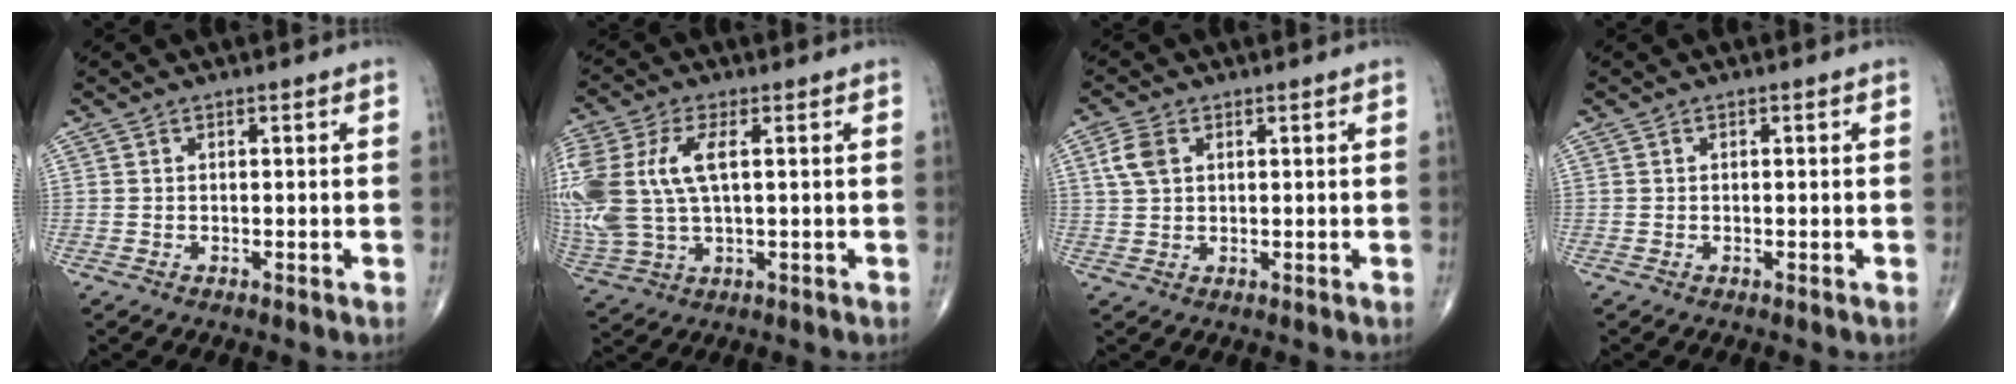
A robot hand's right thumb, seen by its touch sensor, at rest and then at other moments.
{"total": 17.5, "force": [2.6, 9.2, 14.7], "torque": [-0.367, 0.005, 0.055]}
{"total": 4.4, "force": [1.5, 2.8, 3.0], "torque": [-0.064, 0.005, 0.030]}
{"total": 0.0}